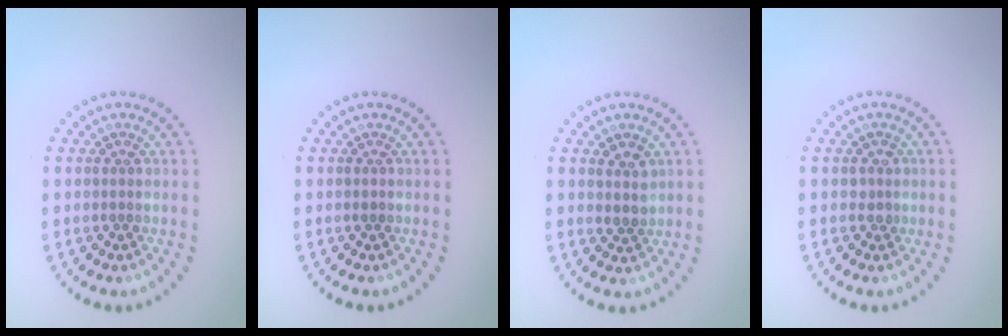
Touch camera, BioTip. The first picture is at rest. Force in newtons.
{"total": 0.6, "press": 0.6, "slide": 0.1}
{"total": 1.8, "press": 1.5, "slide": 0.9}
{"total": 1.0, "press": 0.9, "slide": 0.5}